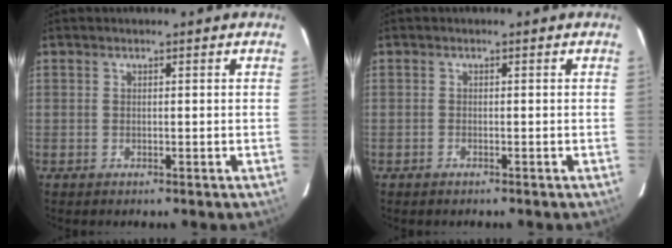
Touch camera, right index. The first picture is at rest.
{"total": 0.7, "force": [-0.6, 0.3, 0.2], "torque": [-0.005, 0.002, -0.012]}